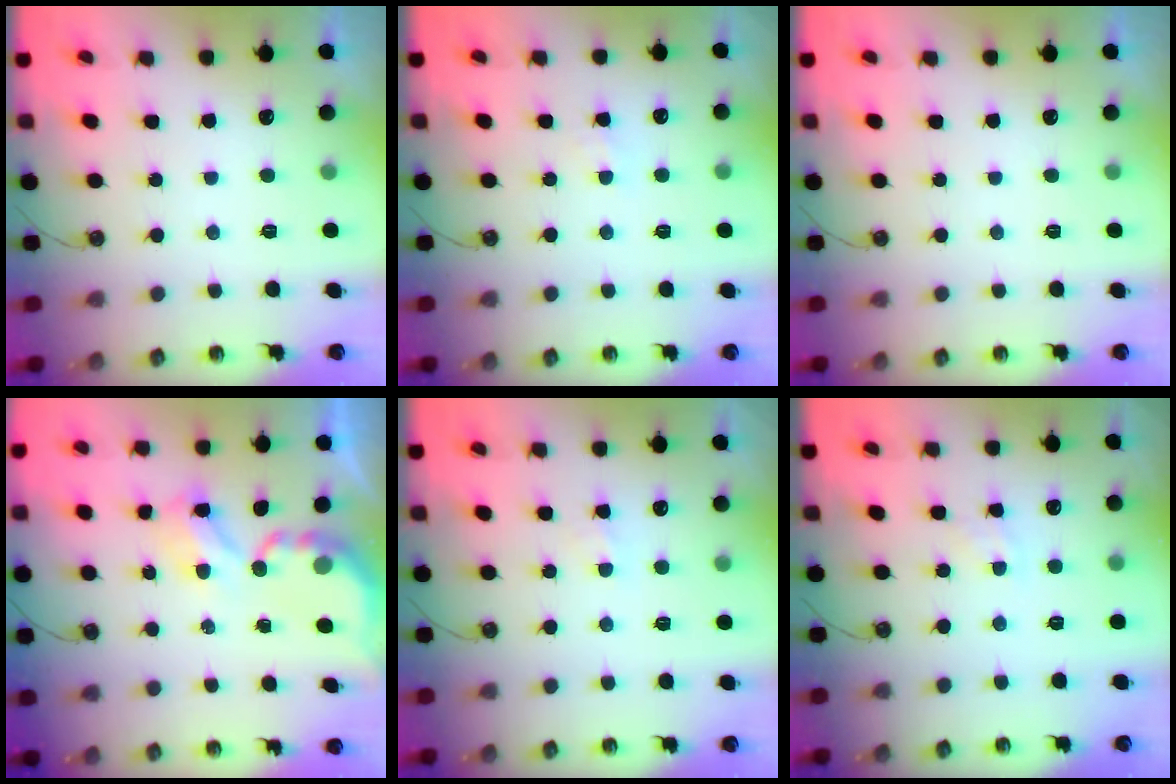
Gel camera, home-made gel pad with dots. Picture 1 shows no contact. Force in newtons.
{"total": 4.0, "press": 3.9, "slide": 0.6}
{"total": 0.0}
{"total": 4.1, "press": 4.1, "slide": 0.2}
{"total": 5.1, "press": 5.1, "slide": 0.5}
{"total": 3.9, "press": 3.9, "slide": 0.5}